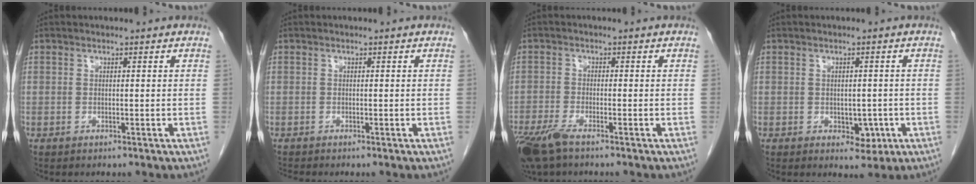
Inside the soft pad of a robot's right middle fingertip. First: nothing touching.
{"total": 0.6, "force": [-0.5, -0.4, 0.0], "torque": [-0.007, -0.006, -0.010]}
{"total": 6.6, "force": [-4.7, 1.5, 4.4], "torque": [-0.092, -0.017, -0.089]}
{"total": 3.3, "force": [-0.9, 2.2, 2.3], "torque": [-0.024, 0.001, -0.002]}